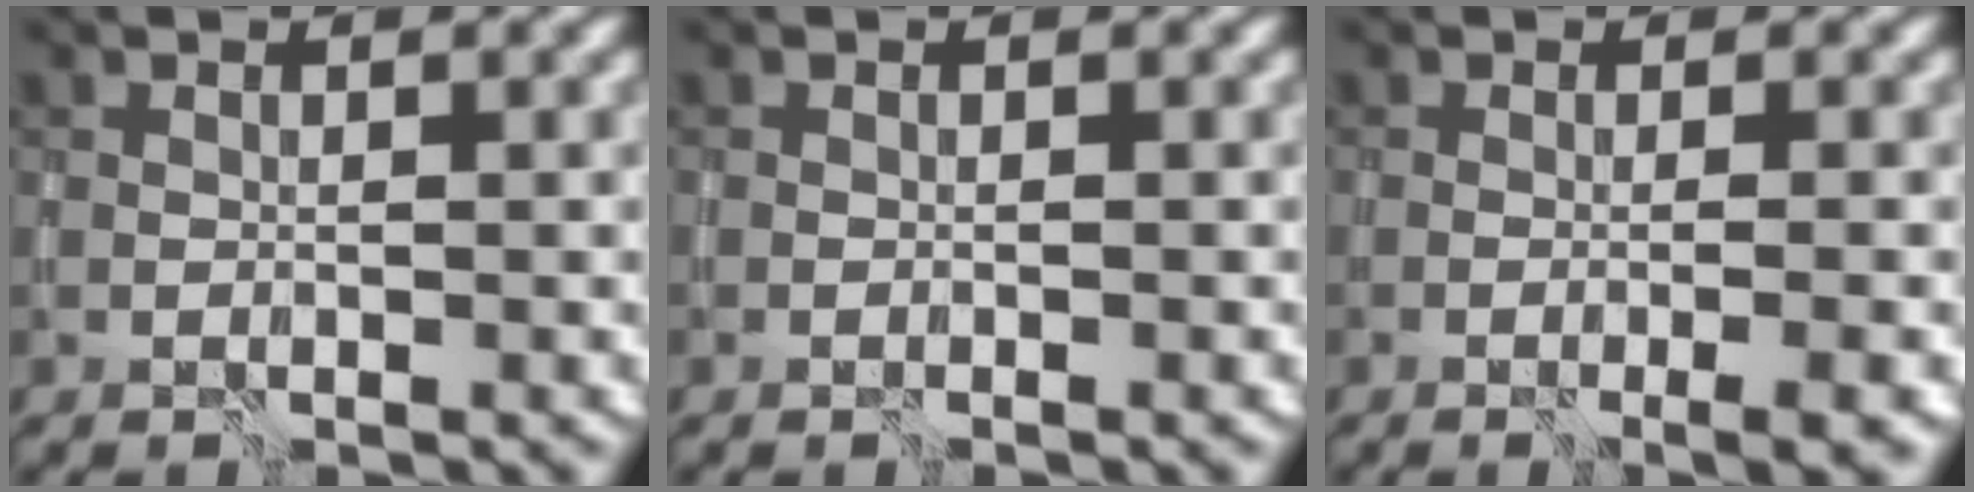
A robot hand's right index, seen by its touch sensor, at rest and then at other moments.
{"total": 0.0}
{"total": 2.3, "force": [-0.7, 0.3, 2.2], "torque": [-0.023, -0.002, -0.014]}